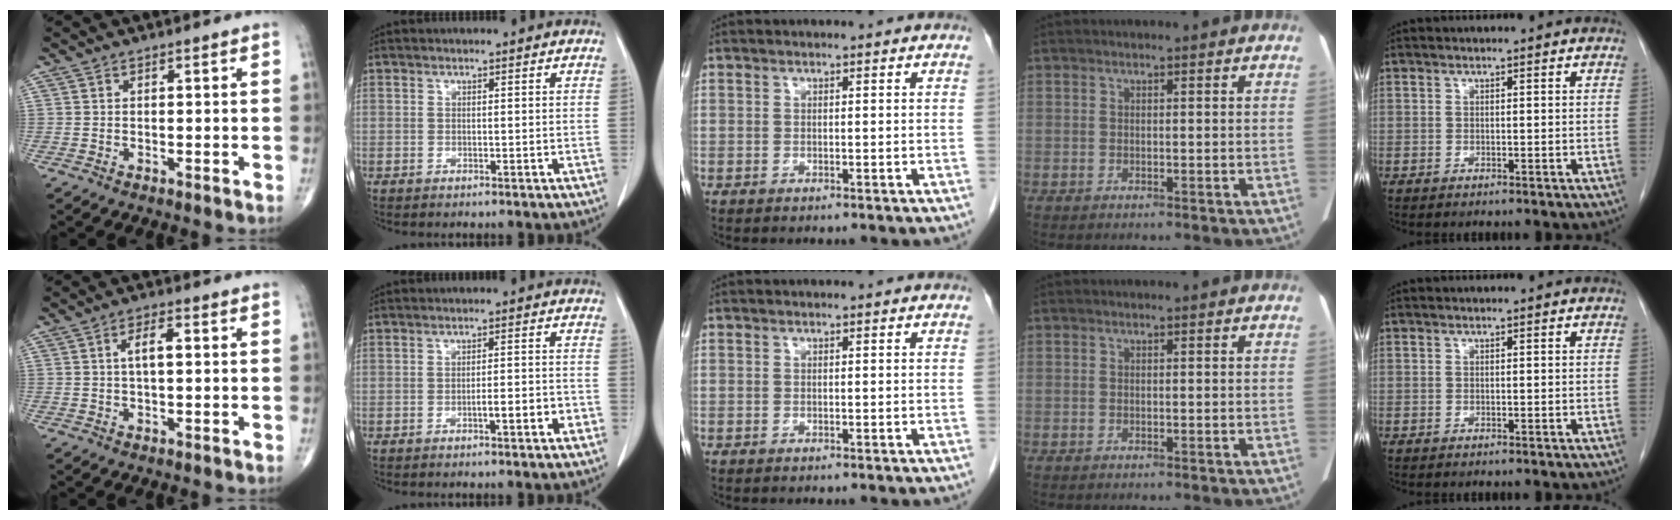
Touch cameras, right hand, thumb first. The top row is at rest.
{"thumb": {"total": 4.0, "force": [0.6, 1.5, 3.7], "torque": [-0.060, 0.003, 0.007]}, "index": {"total": 3.7, "force": [-1.7, 0.6, 3.2], "torque": [-0.042, 0.003, -0.027]}}